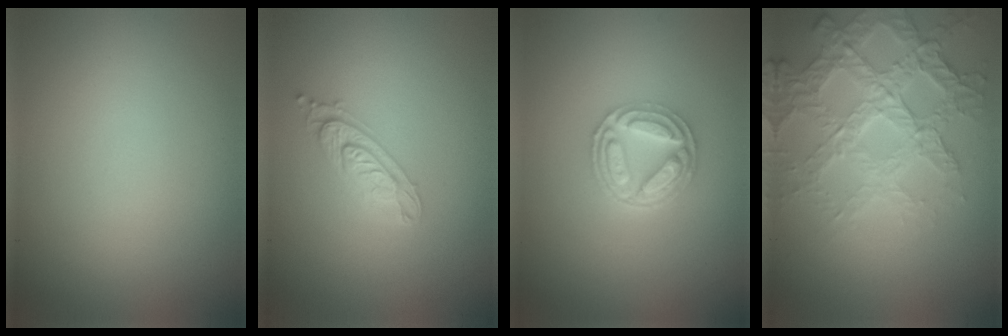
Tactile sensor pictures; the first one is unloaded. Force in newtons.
{"total": 2.4, "press": 2.2, "slide": 0.8}
{"total": 4.8, "press": 3.8, "slide": 3.0}
{"total": 6.1, "press": 5.0, "slide": 3.5}